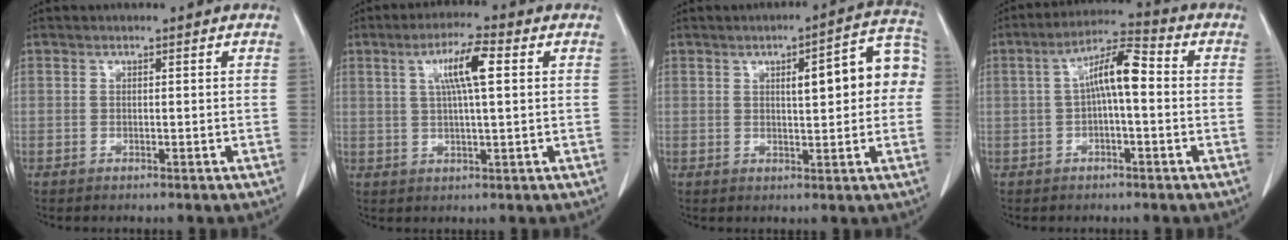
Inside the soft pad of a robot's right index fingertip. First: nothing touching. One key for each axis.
{"total": 7.0, "fx": 2.1, "fy": 0.6, "fz": 6.7, "tx": -0.122, "ty": 0.010, "tz": 0.036}
{"total": 10.0, "fx": 1.4, "fy": 2.5, "fz": 9.6, "tx": -0.122, "ty": 0.034, "tz": 0.018}
{"total": 7.6, "fx": 0.3, "fy": 1.6, "fz": 7.4, "tx": -0.136, "ty": 0.027, "tz": 0.001}